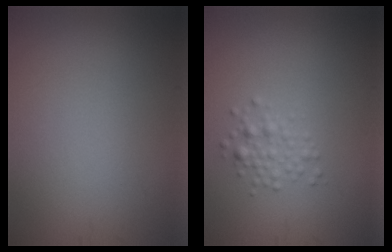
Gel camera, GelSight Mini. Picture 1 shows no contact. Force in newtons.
{"total": 1.7, "press": 1.7, "slide": 0.1}